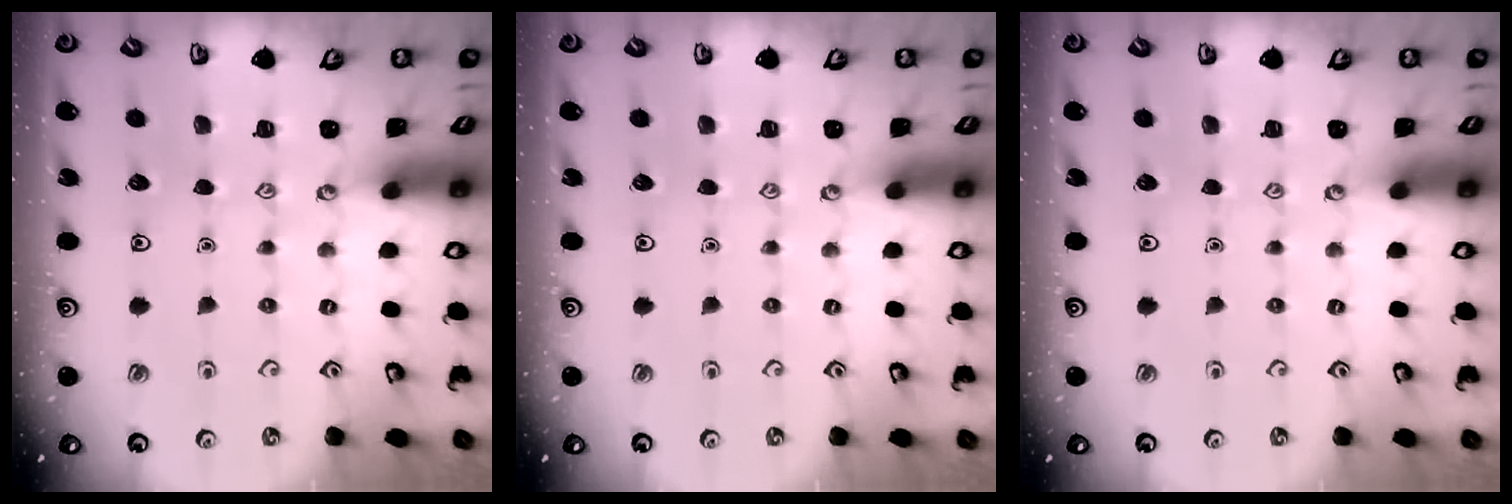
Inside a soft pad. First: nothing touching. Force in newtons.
{"total": 0.0}
{"total": 0.0}